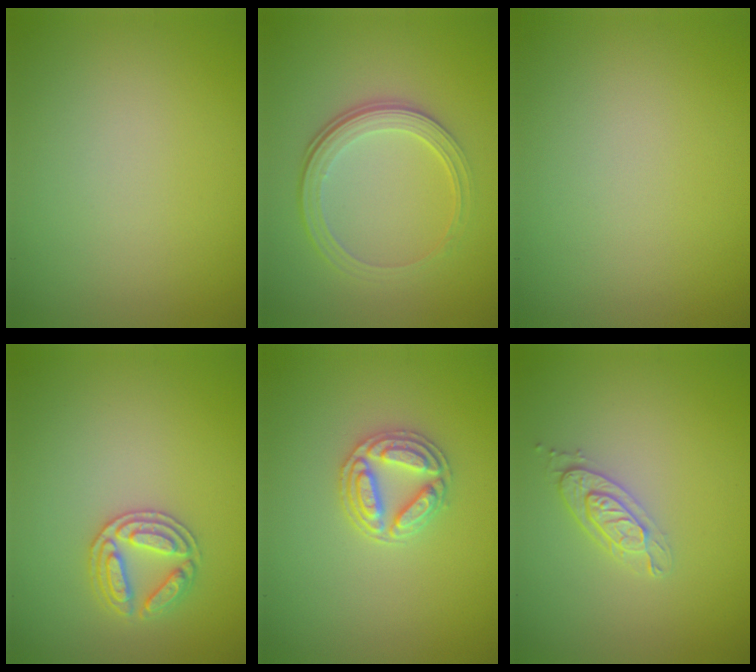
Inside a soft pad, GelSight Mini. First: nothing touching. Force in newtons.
{"total": 4.2, "press": 2.9, "slide": 3.0}
{"total": 0.0}
{"total": 2.7, "press": 2.7, "slide": 0.4}
{"total": 3.1, "press": 3.0, "slide": 0.7}
{"total": 2.1, "press": 1.9, "slide": 0.8}